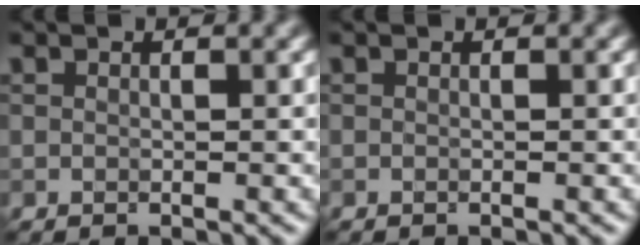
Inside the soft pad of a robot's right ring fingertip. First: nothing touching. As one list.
[{"total": 0.0}]